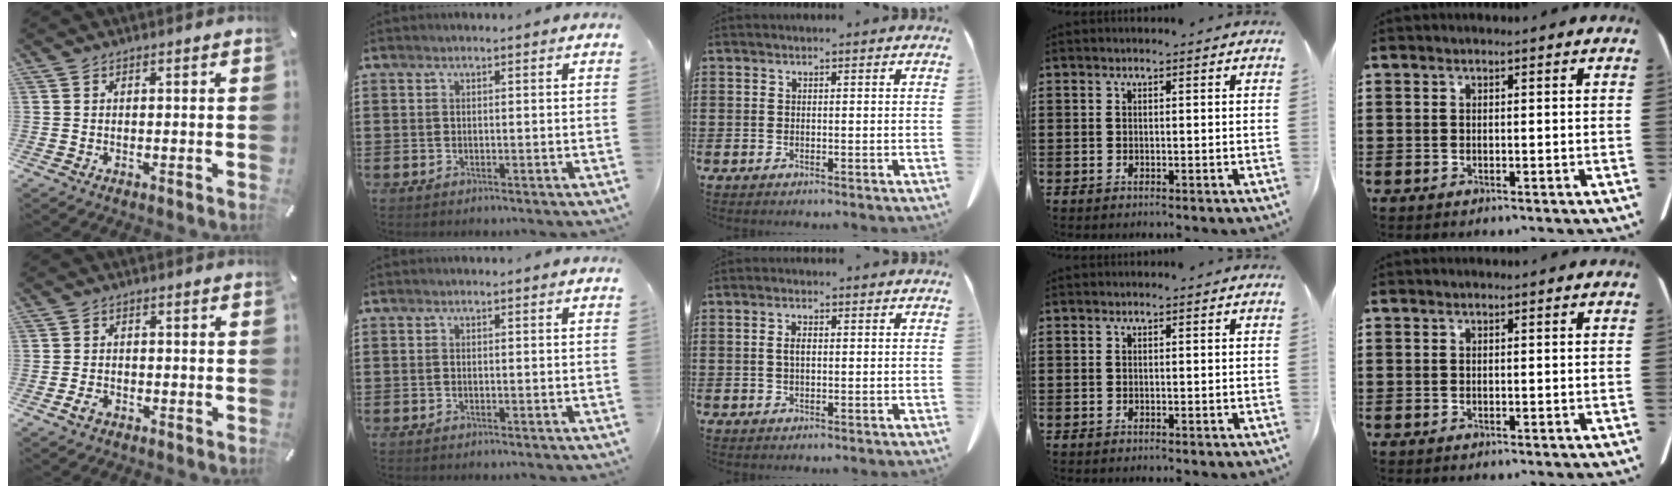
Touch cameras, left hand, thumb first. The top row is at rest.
{"thumb": {"total": 2.5, "force": [-1.3, 1.7, 1.3], "torque": [-0.031, 0.004, -0.027]}, "middle": {"total": 2.1, "force": [0.3, 0.9, 1.9], "torque": [-0.039, 0.004, 0.005]}}